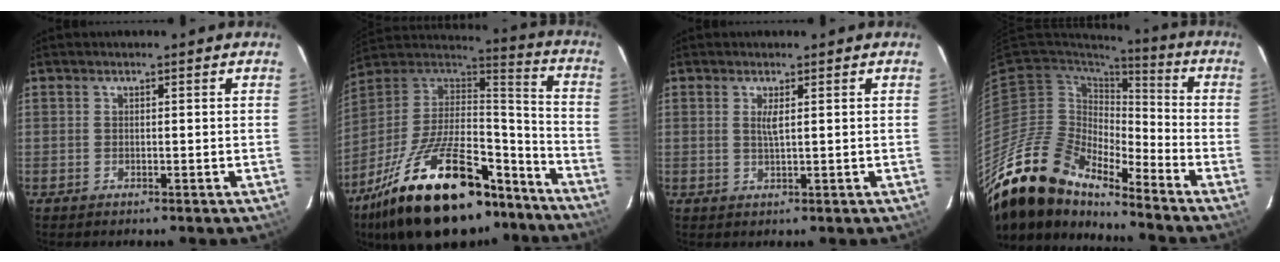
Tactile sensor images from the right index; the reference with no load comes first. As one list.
[{"total": 30.9, "force": [-20.3, 12.6, 19.6], "torque": [-0.360, -0.009, -0.308]}, {"total": 1.7, "force": [0.5, 0.1, 1.6], "torque": [-0.030, -0.002, 0.009]}, {"total": 20.6, "force": [-17.8, 5.5, 8.7], "torque": [-0.163, -0.029, -0.338]}]